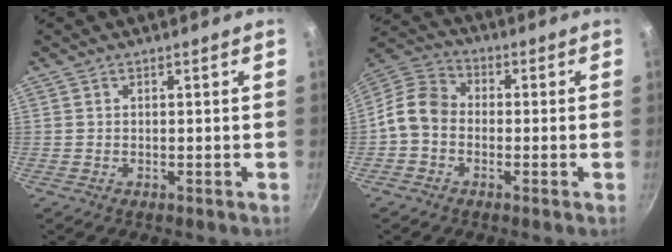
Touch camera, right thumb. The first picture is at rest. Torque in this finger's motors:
{"motor_torque": [1.01, 1.92, 0.81, -1.14, 0.08]}